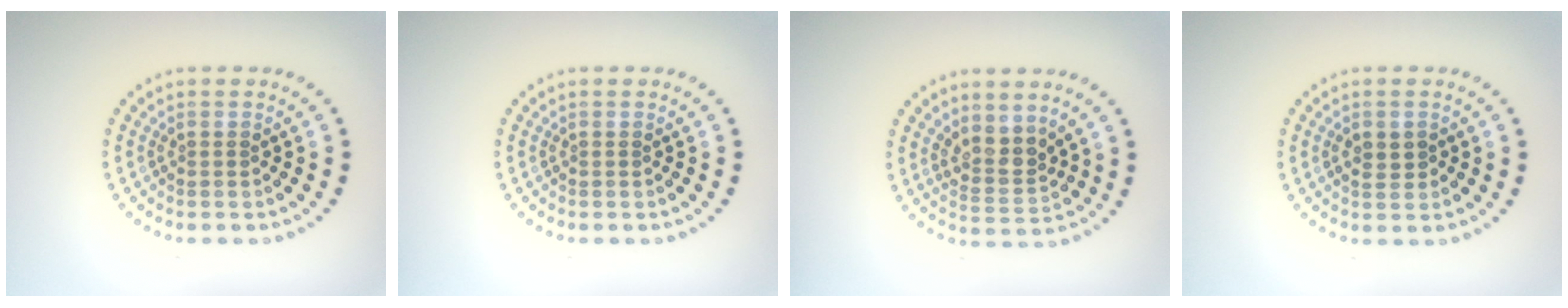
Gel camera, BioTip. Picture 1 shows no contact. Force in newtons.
{"total": 0.0}
{"total": 2.7, "press": 2.1, "slide": 1.6}
{"total": 1.3, "press": 1.3, "slide": 0.1}